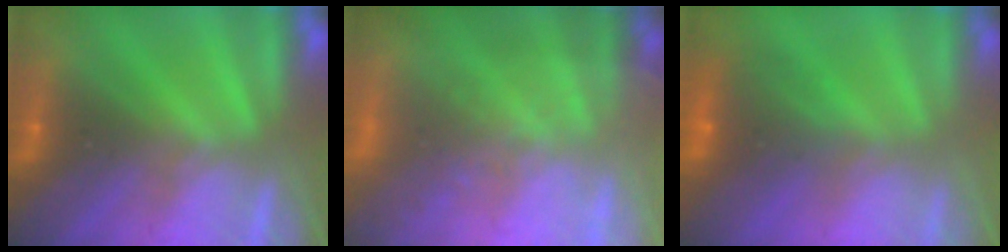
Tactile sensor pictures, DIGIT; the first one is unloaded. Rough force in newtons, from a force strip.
{"total": 7.7}
{"total": 8.9}